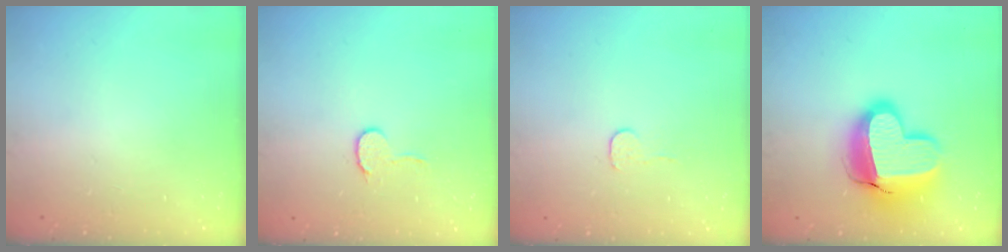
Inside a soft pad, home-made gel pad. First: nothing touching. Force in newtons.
{"total": 5.9, "press": 5.9, "slide": 0.5}
{"total": 3.4, "press": 3.4, "slide": 0.3}
{"total": 19.2, "press": 19.2, "slide": 1.5}